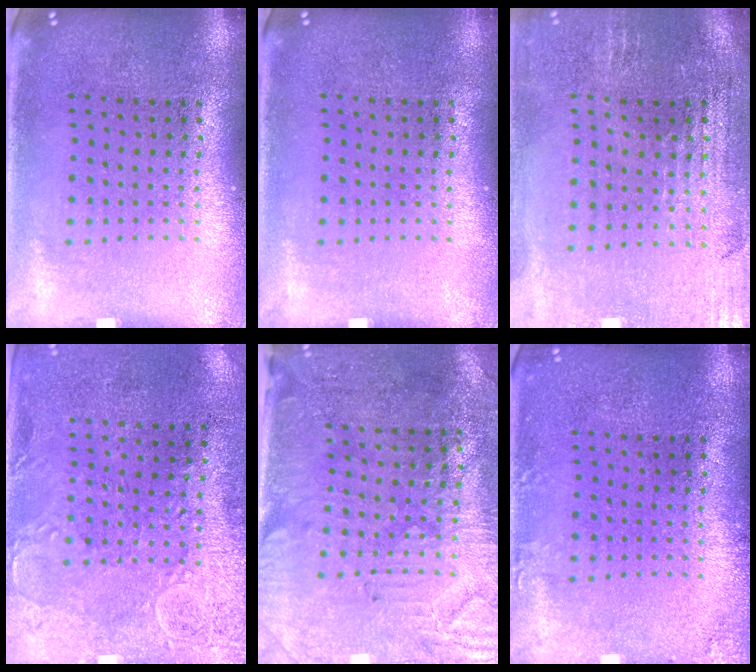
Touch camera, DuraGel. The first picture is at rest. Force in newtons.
{"total": 0.0}
{"total": 0.9, "press": 0.8, "slide": 0.4}
{"total": 2.9, "press": 2.3, "slide": 1.8}
{"total": 3.1, "press": 2.7, "slide": 1.5}
{"total": 1.3, "press": 1.3, "slide": 0.0}